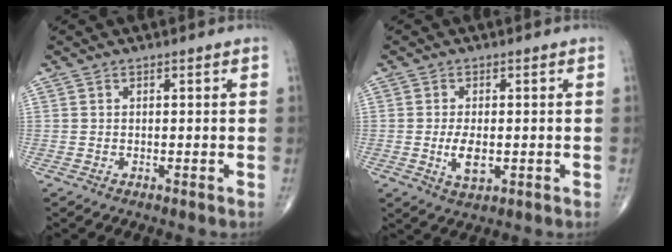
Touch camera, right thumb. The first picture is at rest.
{"total": 4.6, "force": [-0.7, 2.2, 3.9], "torque": [-0.071, -0.007, -0.010]}